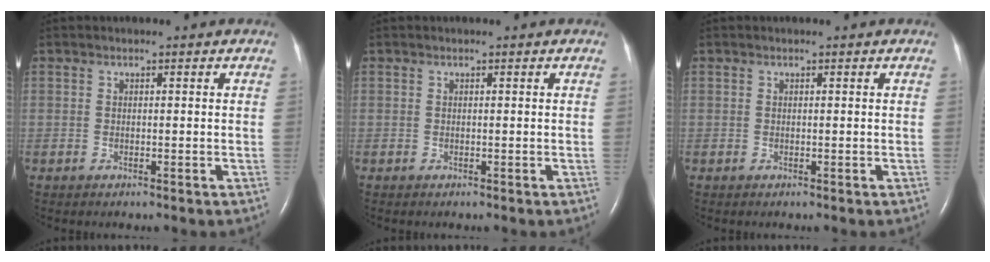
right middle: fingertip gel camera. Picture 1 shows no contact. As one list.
[{"total": 0.0}, {"total": 0.0}]